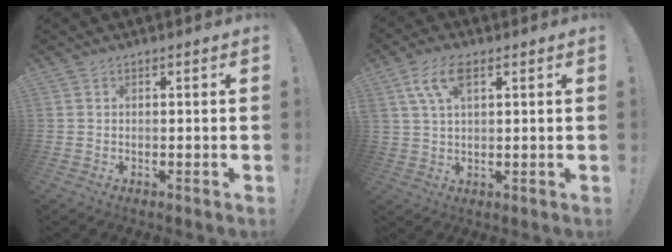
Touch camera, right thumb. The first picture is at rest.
{"total": 8.1, "force": [3.7, 3.7, 6.2], "torque": [-0.119, 0.006, 0.072]}